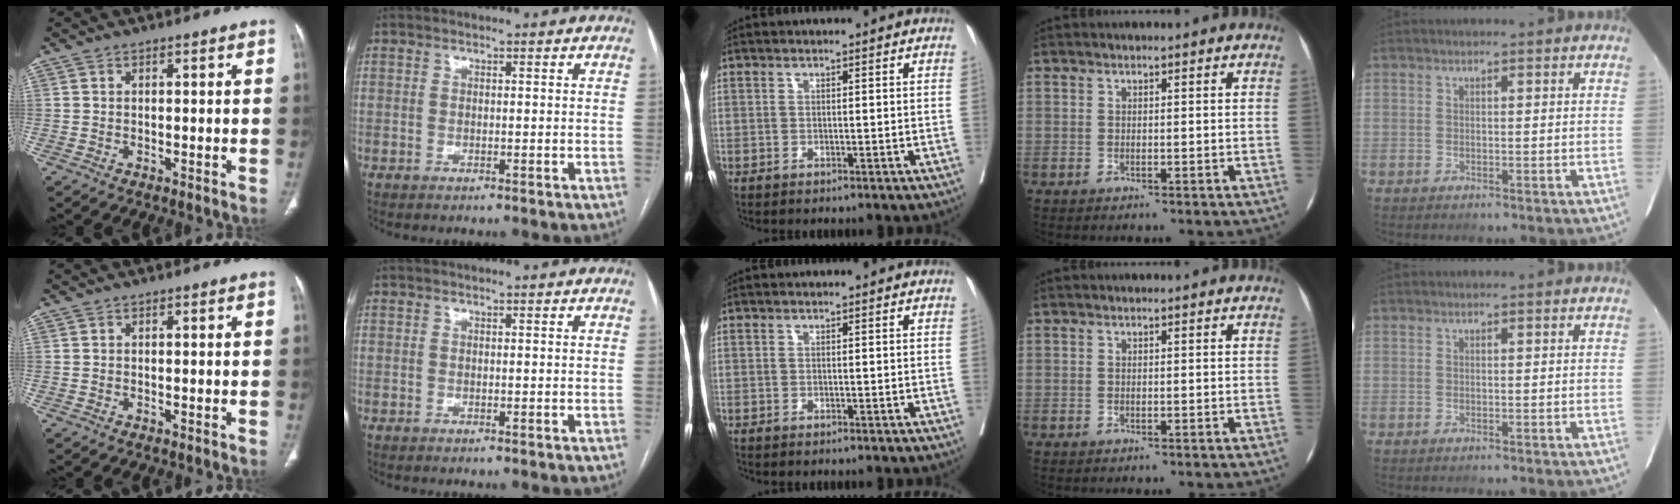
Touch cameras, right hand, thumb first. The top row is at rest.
{}